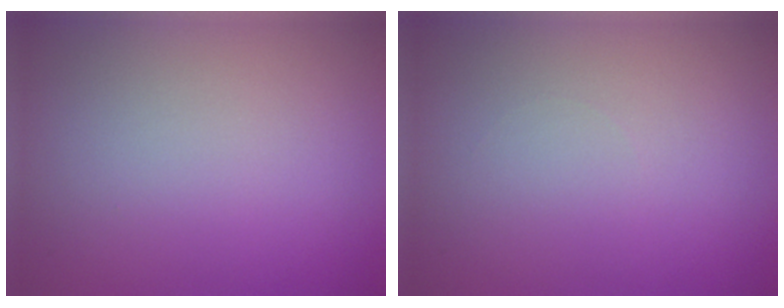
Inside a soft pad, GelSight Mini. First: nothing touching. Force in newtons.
{"total": 0.0}